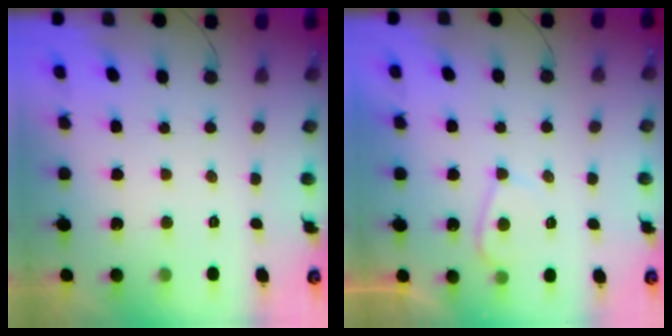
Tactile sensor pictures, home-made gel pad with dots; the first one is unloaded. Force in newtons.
{"total": 3.4, "press": 3.3, "slide": 0.7}